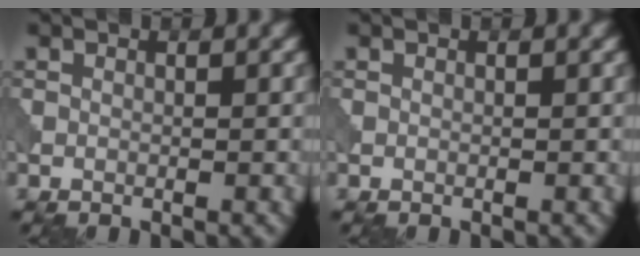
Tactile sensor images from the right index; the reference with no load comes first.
{"total": 0.0}